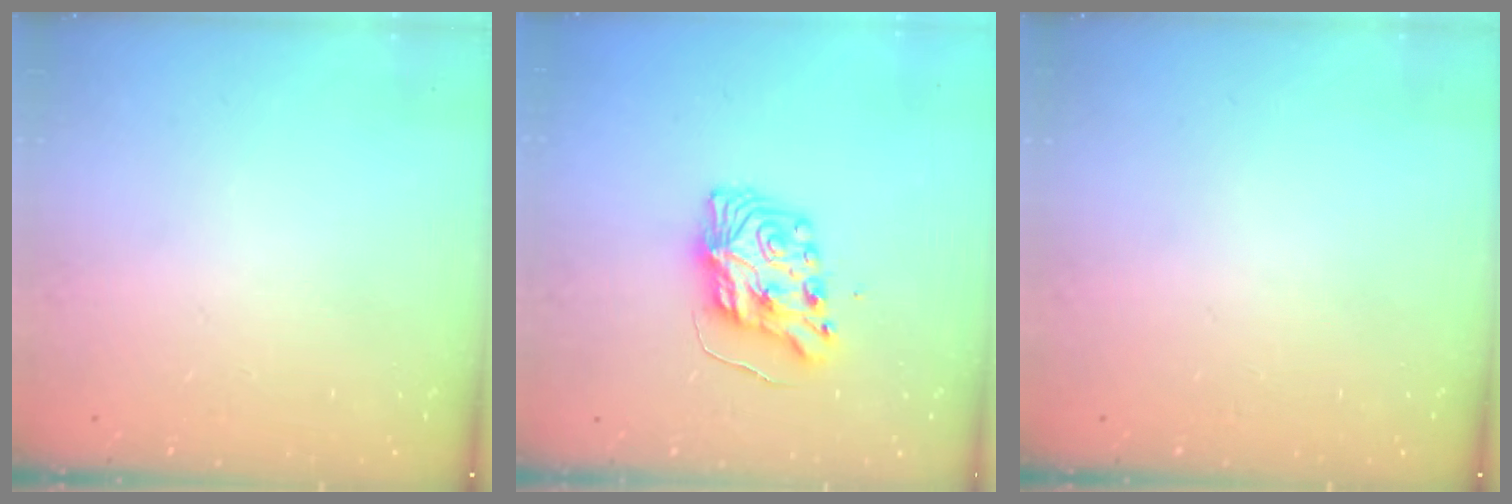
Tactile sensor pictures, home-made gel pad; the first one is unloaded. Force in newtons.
{"total": 8.5, "press": 8.5, "slide": 0.6}
{"total": 0.0}